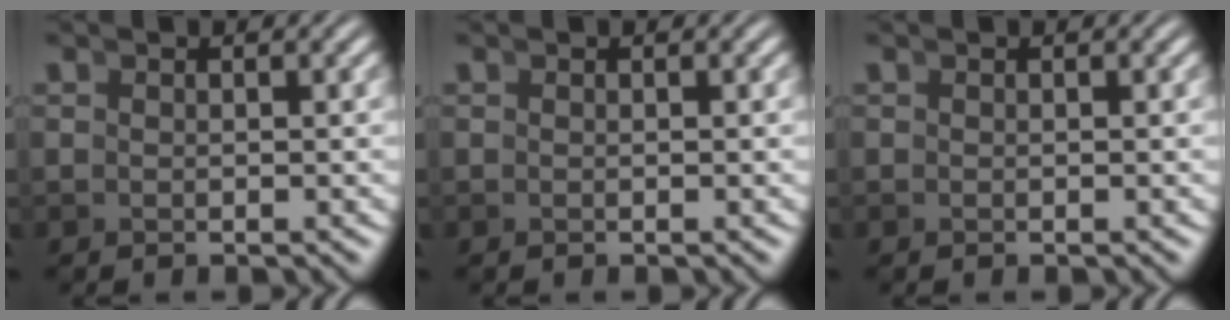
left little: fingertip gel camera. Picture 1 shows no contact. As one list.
[{"total": 0.0}, {"total": 0.0}]